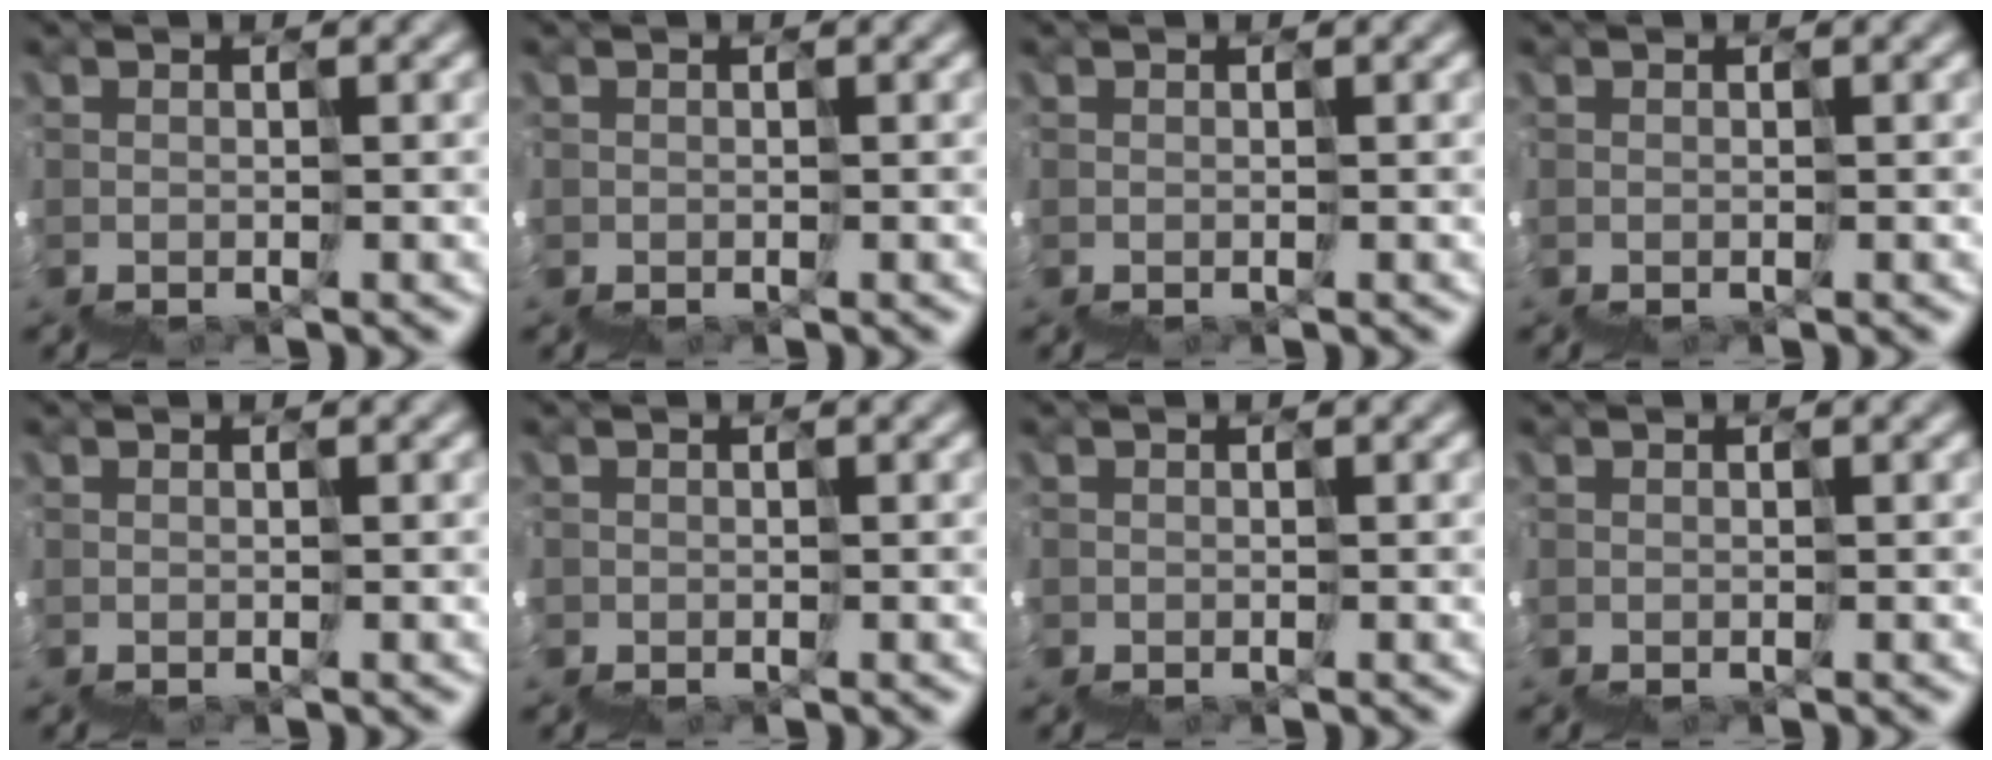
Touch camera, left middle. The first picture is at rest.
{"total": 0.7, "force": [-0.1, 0.7, -0.2], "torque": [0.002, 0.005, 0.001]}
{"total": 0.0}
{"total": 0.0}
{"total": 0.0}
{"total": 1.2, "force": [-0.2, 1.1, -0.4], "torque": [0.008, 0.010, 0.001]}
{"total": 0.7, "force": [-0.2, 0.5, -0.3], "torque": [0.007, 0.007, -0.003]}
{"total": 0.0}